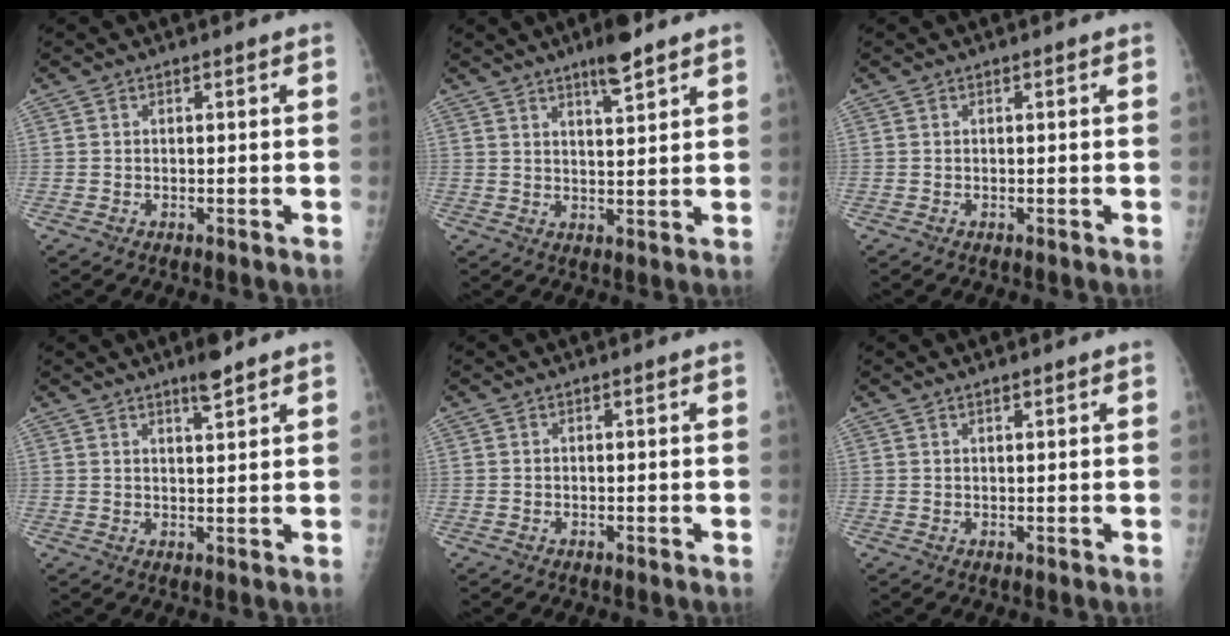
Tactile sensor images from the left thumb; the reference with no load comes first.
{"total": 5.8, "force": [4.1, 1.0, 3.9], "torque": [-0.056, -0.024, 0.066]}
{"total": 0.0}
{"total": 3.6, "force": [2.7, 0.4, 2.3], "torque": [-0.031, -0.018, 0.046]}
{"total": 0.0}
{"total": 1.1, "force": [0.9, 0.3, 0.7], "torque": [-0.007, -0.005, 0.017]}